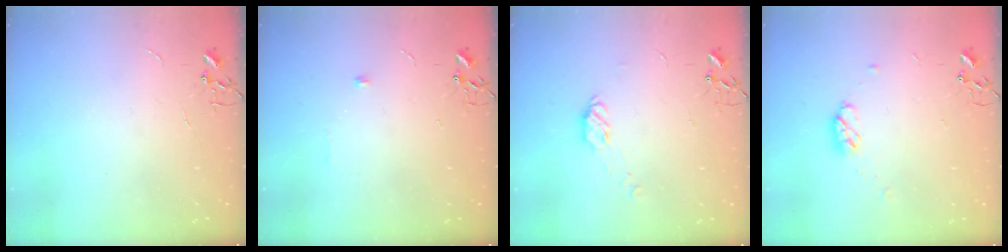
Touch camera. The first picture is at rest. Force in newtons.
{"total": 4.7, "press": 4.6, "slide": 1.0}
{"total": 6.3, "press": 6.3, "slide": 0.5}
{"total": 6.5, "press": 6.4, "slide": 0.9}